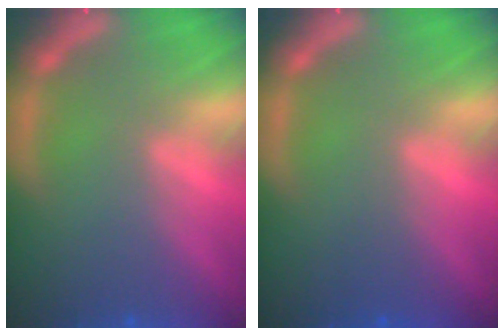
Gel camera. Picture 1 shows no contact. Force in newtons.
{"total": 0.9}